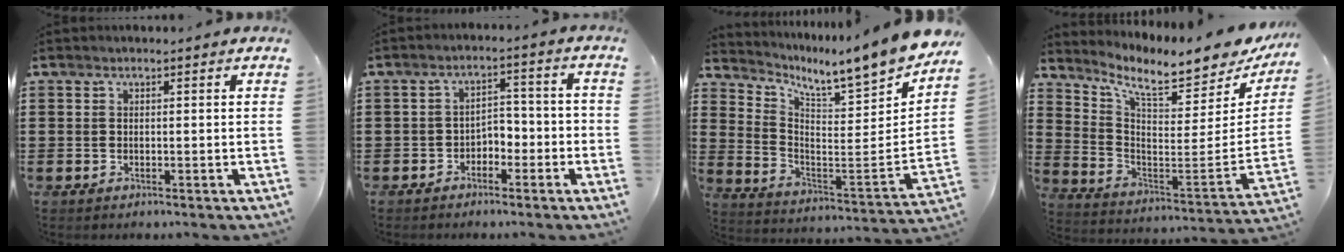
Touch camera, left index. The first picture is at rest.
{"total": 3.2, "force": [-2.7, 1.6, 0.8], "torque": [-0.021, 0.008, -0.058]}
{"total": 7.5, "force": [6.9, -0.1, 2.9], "torque": [-0.067, -0.079, 0.102]}
{"total": 8.6, "force": [7.3, 1.1, 4.4], "torque": [-0.108, -0.066, 0.117]}